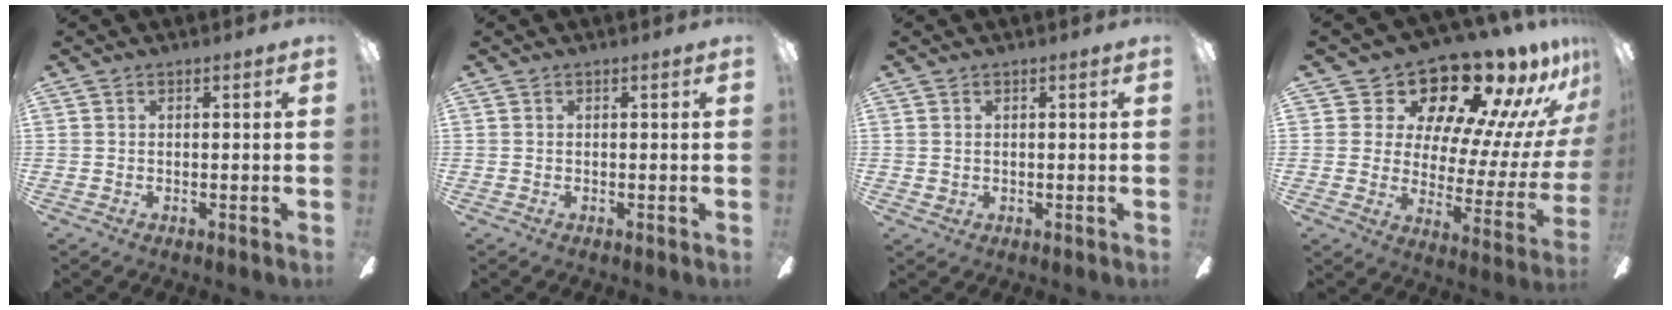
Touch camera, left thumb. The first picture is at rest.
{"total": 0.0}
{"total": 1.0, "force": [0.8, 0.7, 0.0], "torque": [0.000, 0.002, 0.015]}
{"total": 18.8, "force": [15.4, 7.4, 7.8], "torque": [-0.125, -0.127, 0.263]}